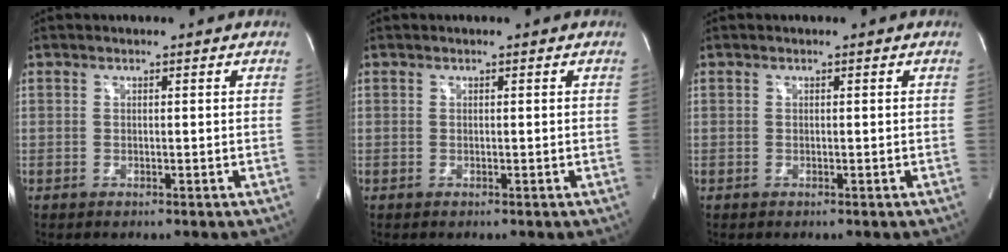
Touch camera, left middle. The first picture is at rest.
{"total": 0.0}
{"total": 0.0}